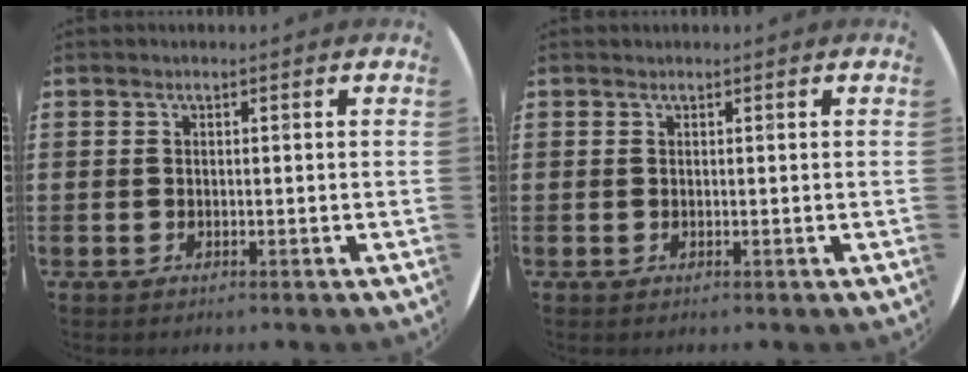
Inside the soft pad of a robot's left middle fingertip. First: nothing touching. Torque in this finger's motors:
{"motor_torque": [-0.09, 0.11, -0.03, -0.01]}